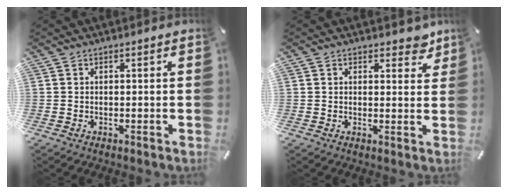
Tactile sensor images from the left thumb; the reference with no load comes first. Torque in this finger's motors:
{"motor_torque": [-0.67, -0.81, -0.44, 0.25, -0.01]}